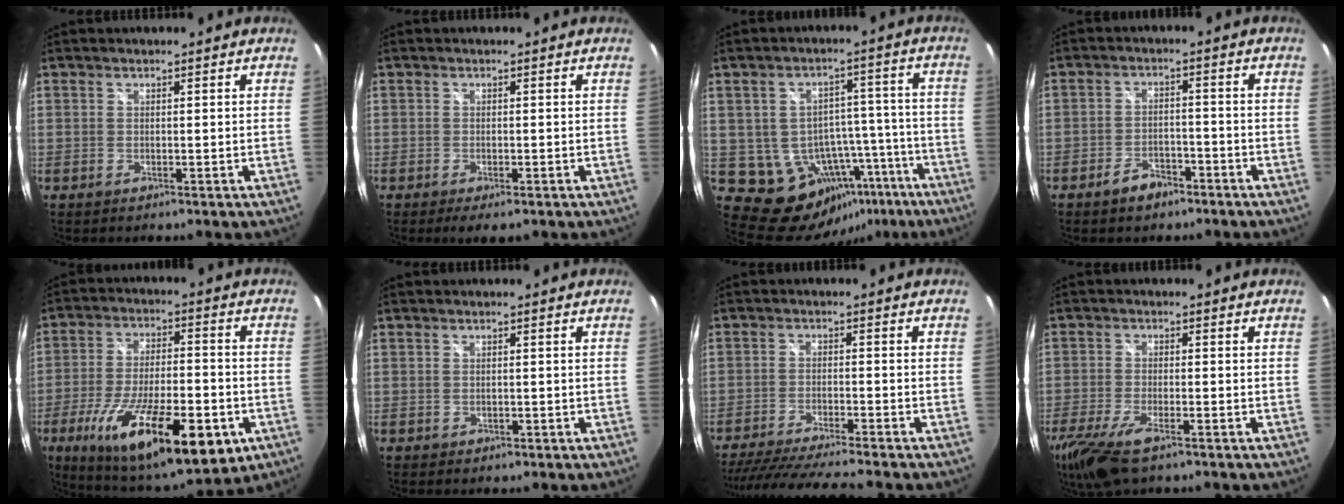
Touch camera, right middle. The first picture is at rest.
{"total": 2.9, "force": [-1.9, 1.0, 1.9], "torque": [-0.037, -0.012, -0.029]}
{"total": 15.4, "force": [-8.0, 11.5, 6.3], "torque": [-0.108, 0.040, -0.063]}
{"total": 4.9, "force": [-3.7, 2.5, 2.1], "torque": [-0.050, 0.010, -0.050]}
{"total": 23.7, "force": [-10.7, 7.2, 19.8], "torque": [-0.356, -0.052, -0.160]}
{"total": 0.7, "force": [-0.3, 0.6, 0.2], "torque": [-0.001, 0.000, -0.002]}
{"total": 14.1, "force": [-12.5, 0.3, 6.6], "torque": [-0.140, -0.018, -0.204]}
{"total": 10.4, "force": [-6.8, 3.3, 7.2], "torque": [-0.176, -0.038, -0.131]}